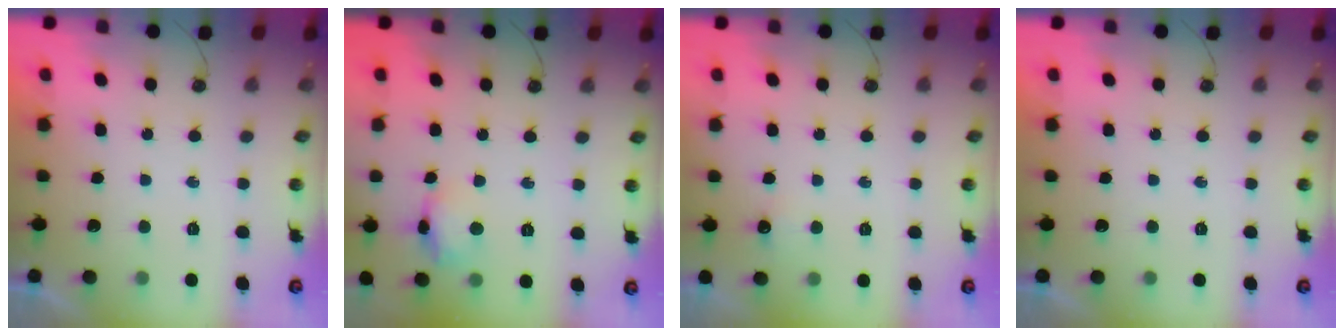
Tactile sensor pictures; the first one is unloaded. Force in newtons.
{"total": 10.0, "press": 10.0, "slide": 0.7}
{"total": 3.9, "press": 3.9, "slide": 0.7}
{"total": 0.0}